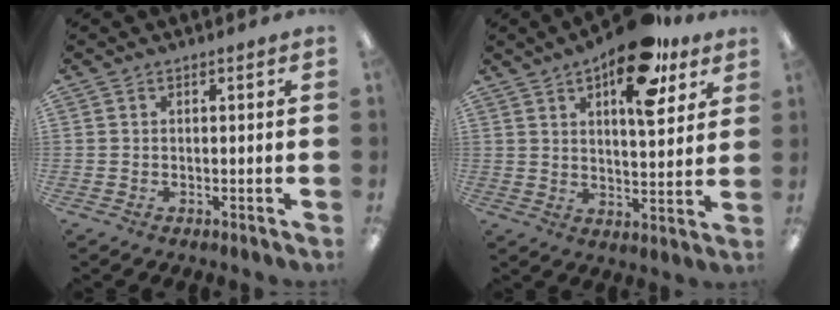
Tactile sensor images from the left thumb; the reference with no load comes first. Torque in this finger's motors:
{"motor_torque": [0.89, 0.92, 1.63, -1.18, 0.23]}